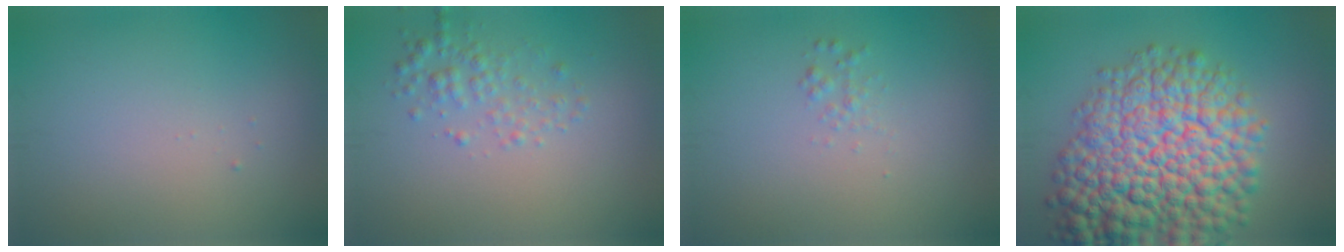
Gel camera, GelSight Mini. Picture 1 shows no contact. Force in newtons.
{"total": 2.3, "press": 2.3, "slide": 0.1}
{"total": 0.9, "press": 0.9, "slide": 0.1}
{"total": 14.9, "press": 14.9, "slide": 0.6}